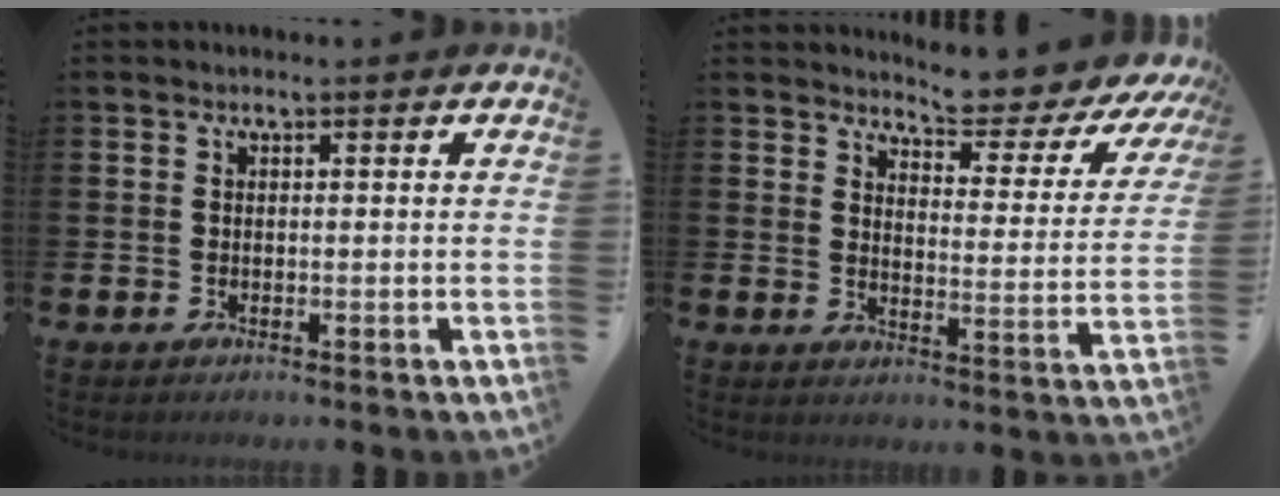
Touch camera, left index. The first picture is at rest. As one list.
[{"total": 5.9, "force": [5.8, 0.6, 1.3], "torque": [-0.032, -0.054, 0.093]}]